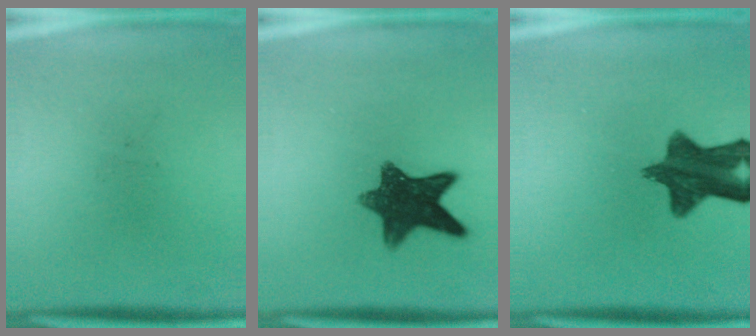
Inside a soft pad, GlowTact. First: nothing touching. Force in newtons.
{"total": 10.8}
{"total": 11.3}